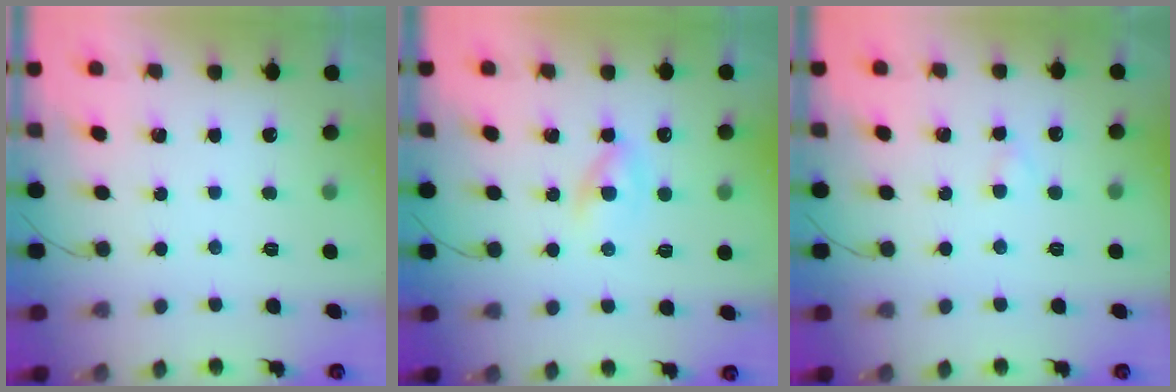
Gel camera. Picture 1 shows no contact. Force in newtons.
{"total": 3.6, "press": 3.5, "slide": 0.9}
{"total": 1.6, "press": 1.4, "slide": 0.7}